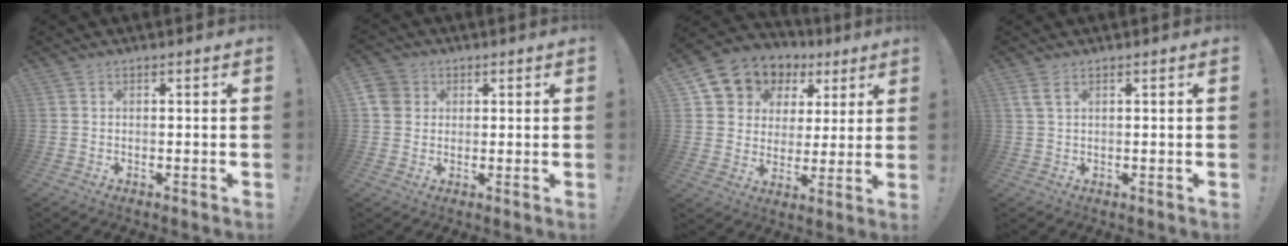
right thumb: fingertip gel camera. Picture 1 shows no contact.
{"total": 5.9, "force": [1.7, 5.3, 1.9], "torque": [-0.035, 0.001, 0.032]}
{"total": 9.8, "force": [4.9, 8.1, 2.6], "torque": [-0.051, -0.036, 0.101]}
{"total": 2.8, "force": [1.4, 1.0, 2.2], "torque": [-0.048, 0.002, 0.028]}